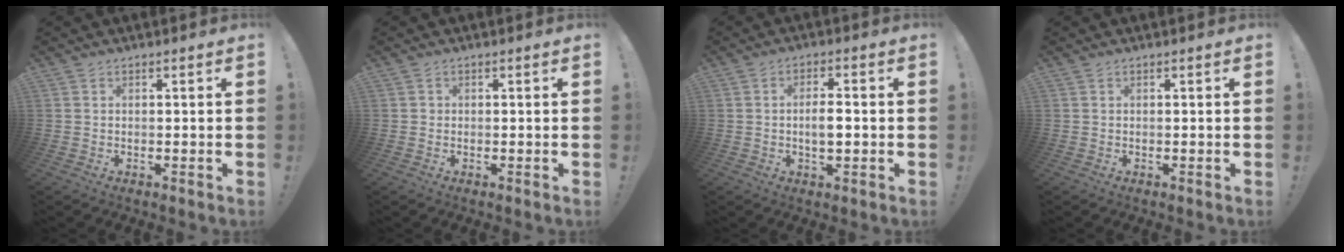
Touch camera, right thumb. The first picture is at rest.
{"total": 0.7, "force": [-0.1, 0.6, 0.1], "torque": [-0.006, 0.005, -0.001]}
{"total": 4.7, "force": [-0.5, 1.9, 4.3], "torque": [-0.068, 0.001, -0.015]}
{"total": 0.0}